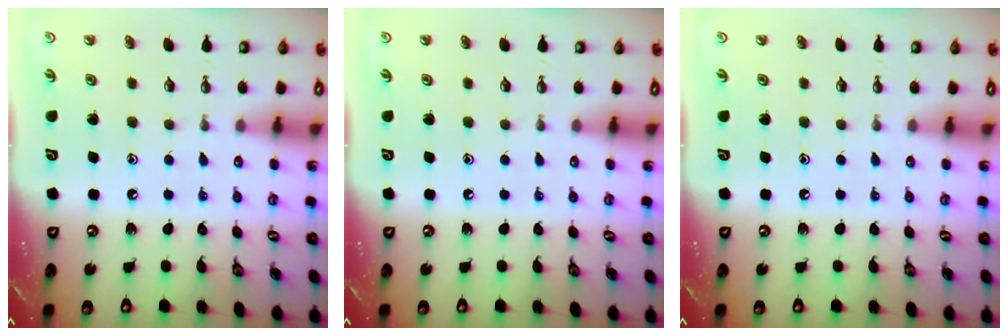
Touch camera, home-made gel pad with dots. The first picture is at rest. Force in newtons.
{"total": 0.0}
{"total": 0.0}